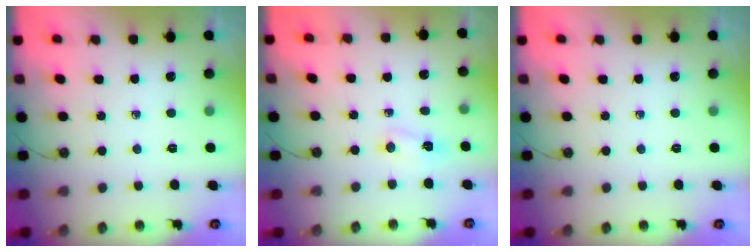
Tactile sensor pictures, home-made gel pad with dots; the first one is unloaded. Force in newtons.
{"total": 2.4, "press": 2.1, "slide": 1.1}
{"total": 0.0}